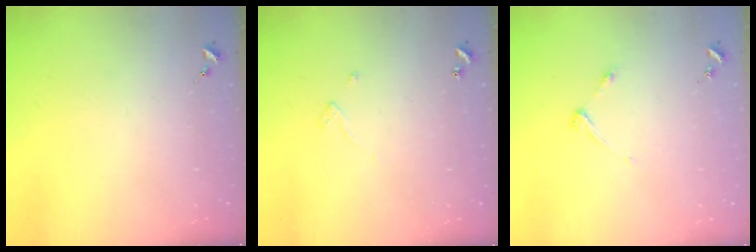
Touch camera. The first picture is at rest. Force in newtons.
{"total": 2.6, "press": 2.6, "slide": 0.2}
{"total": 4.5, "press": 4.4, "slide": 0.6}